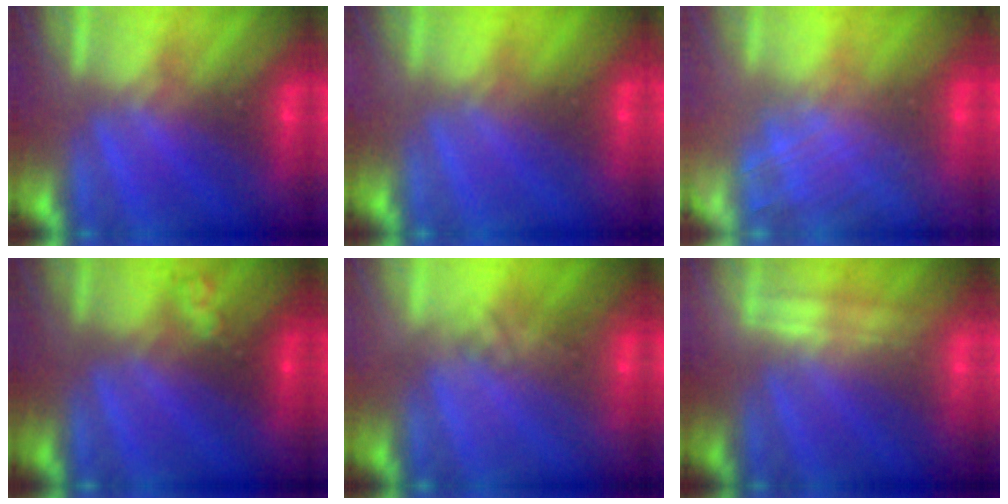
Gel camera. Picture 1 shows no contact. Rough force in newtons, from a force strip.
{"total": 2.4}
{"total": 2.9}
{"total": 2.2}
{"total": 1.7}
{"total": 2.2}